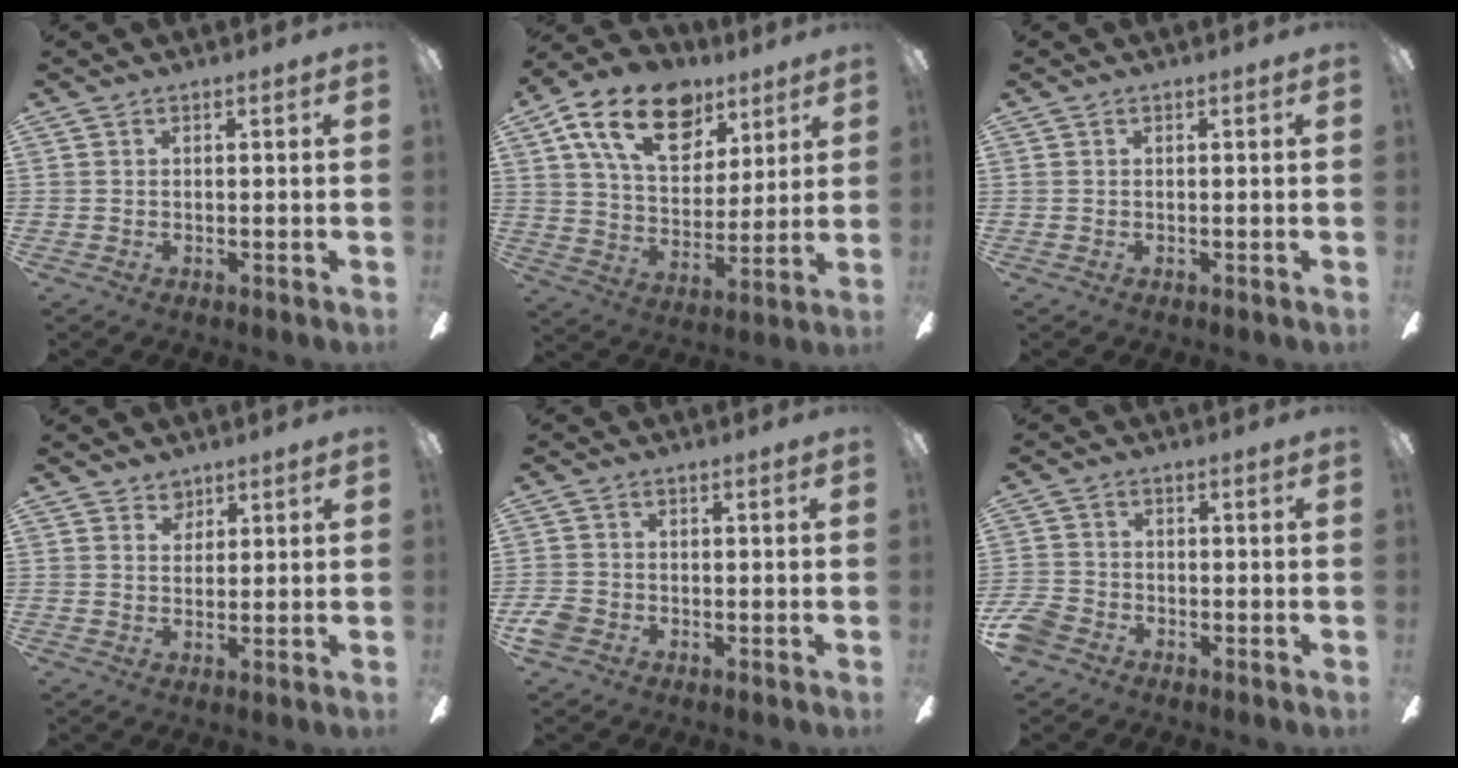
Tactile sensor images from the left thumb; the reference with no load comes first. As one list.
[{"total": 19.8, "force": [10.9, 12.0, 11.4], "torque": [-0.191, -0.038, 0.196]}, {"total": 0.0}, {"total": 3.5, "force": [2.6, 2.3, 0.5], "torque": [-0.001, -0.008, 0.046]}, {"total": 3.9, "force": [-2.0, 2.9, 1.6], "torque": [-0.034, 0.010, -0.039]}, {"total": 5.6, "force": [-3.5, 3.8, 2.3], "torque": [-0.057, 0.015, -0.069]}]